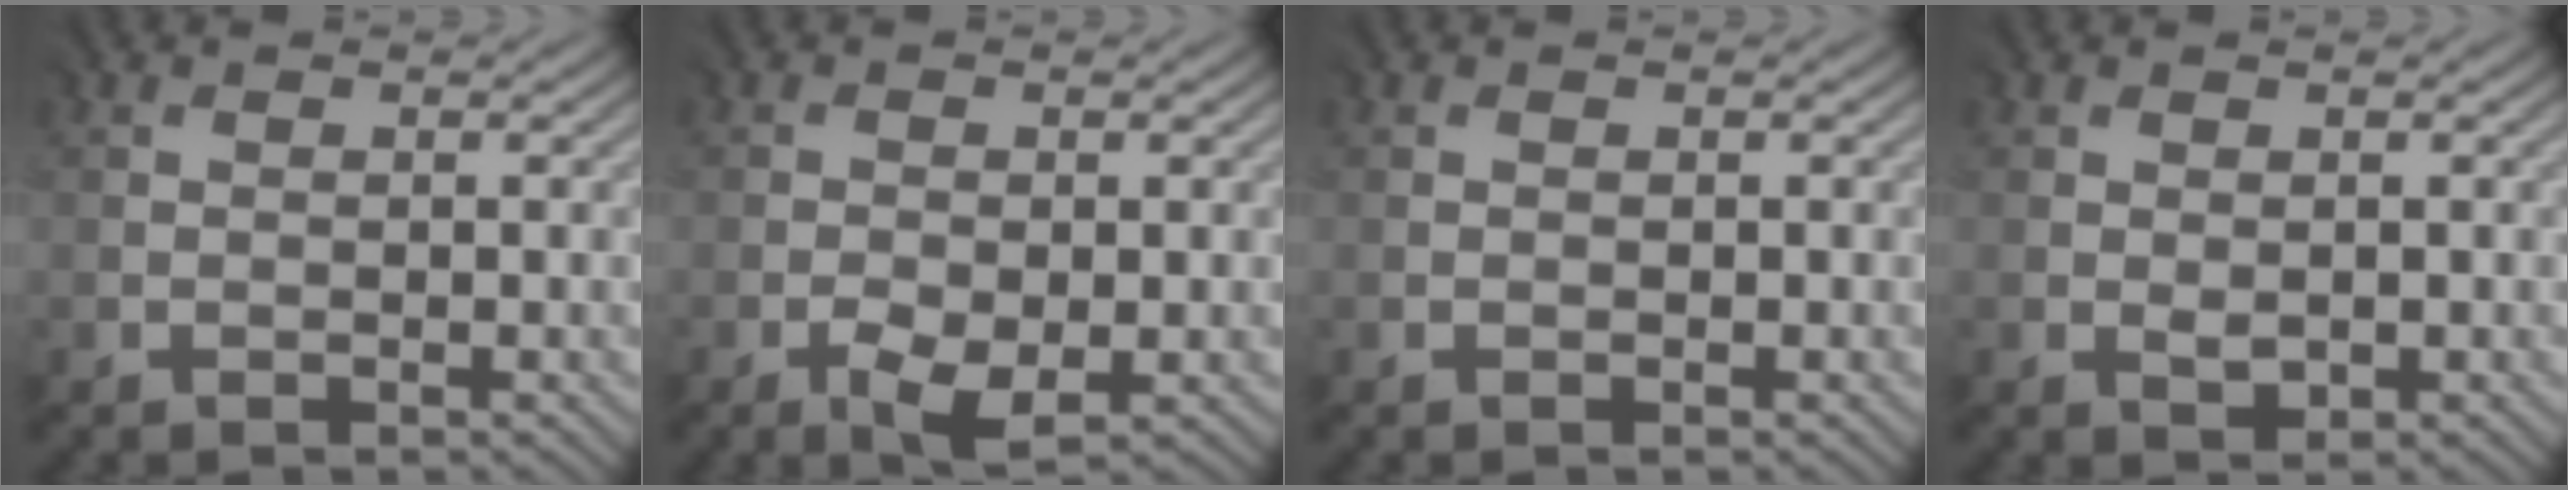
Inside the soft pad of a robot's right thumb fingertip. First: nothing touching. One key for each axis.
{"total": 3.0, "fx": -1.4, "fy": 1.4, "fz": 2.3, "tx": -0.047, "ty": -0.007, "tz": -0.021}
{"total": 0.0}
{"total": 1.0, "fx": 0.0, "fy": 0.8, "fz": 0.6, "tx": -0.009, "ty": -0.003, "tz": 0.004}